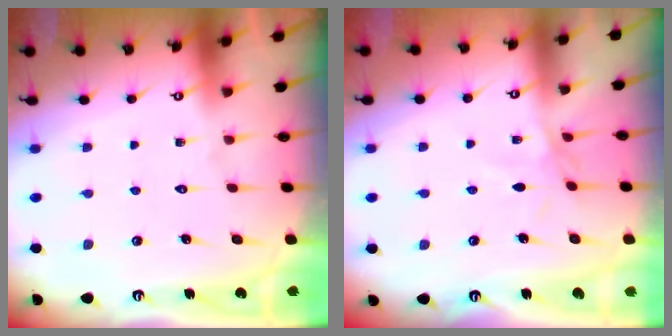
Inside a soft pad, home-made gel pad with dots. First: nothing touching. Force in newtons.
{"total": 2.6, "press": 2.6, "slide": 0.1}